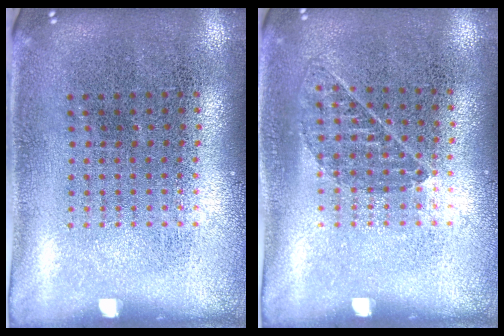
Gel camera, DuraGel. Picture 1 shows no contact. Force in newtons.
{"total": 0.9, "press": 0.7, "slide": 0.6}